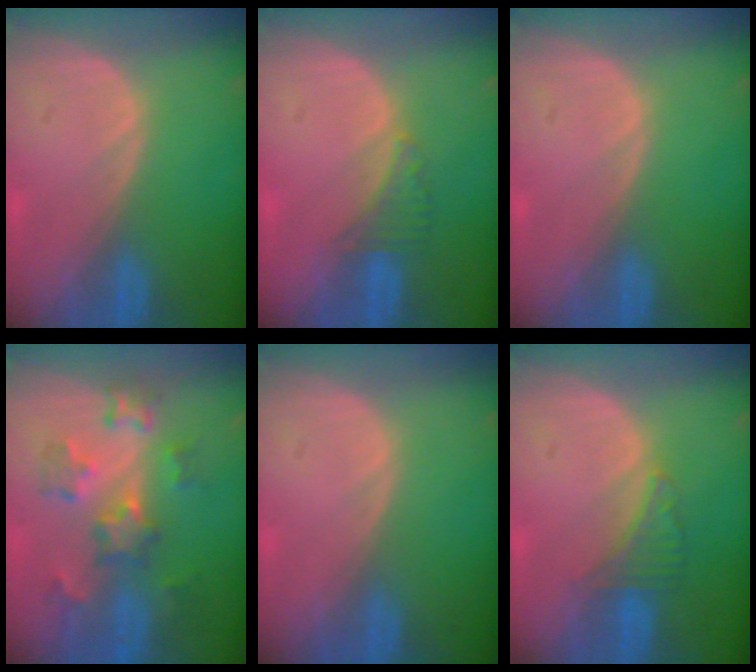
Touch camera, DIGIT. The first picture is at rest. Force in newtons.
{"total": 2.7, "press": 2.6, "slide": 0.7}
{"total": 0.0}
{"total": 6.9, "press": 6.9, "slide": 0.2}
{"total": 0.0}
{"total": 3.2, "press": 3.2, "slide": 0.2}